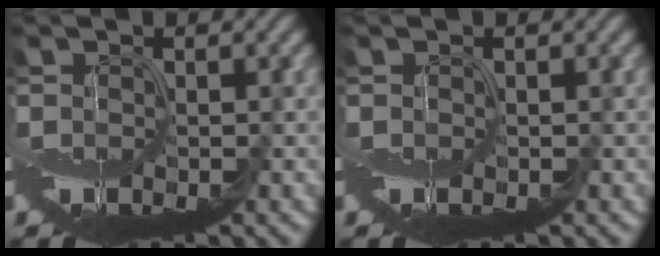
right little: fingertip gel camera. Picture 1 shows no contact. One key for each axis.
{"total": 0.0}